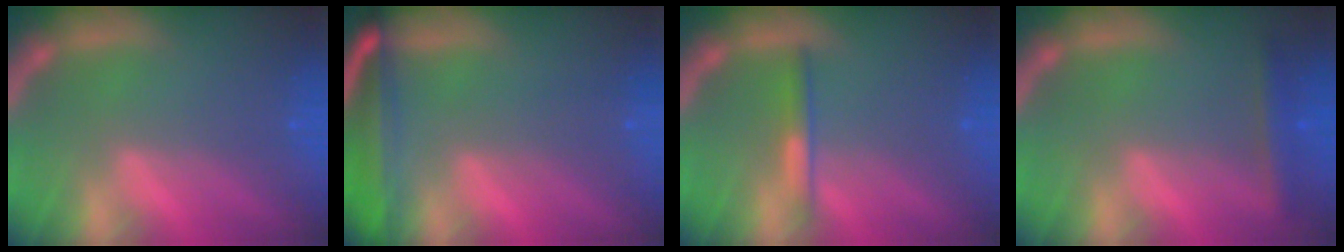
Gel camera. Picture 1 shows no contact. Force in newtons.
{"total": 7.1}
{"total": 2.0}
{"total": 2.4}